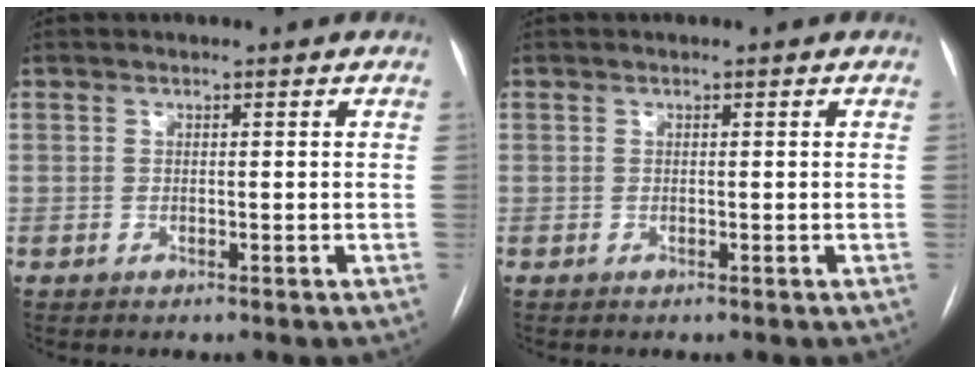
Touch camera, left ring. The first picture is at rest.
{"total": 0.0}